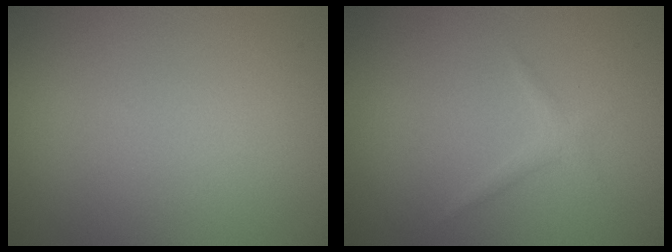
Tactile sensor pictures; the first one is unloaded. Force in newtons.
{"total": 0.9, "press": 0.9, "slide": 0.1}